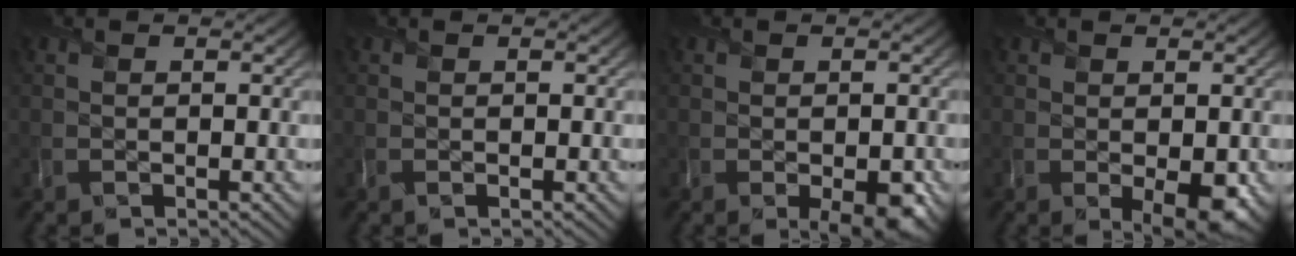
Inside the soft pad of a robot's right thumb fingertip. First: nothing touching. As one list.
[{"total": 0.0}, {"total": 4.0, "force": [-1.8, 1.6, 3.2], "torque": [-0.040, -0.015, -0.017]}, {"total": 3.3, "force": [-0.7, 1.4, 3.0], "torque": [-0.041, -0.014, -0.003]}]